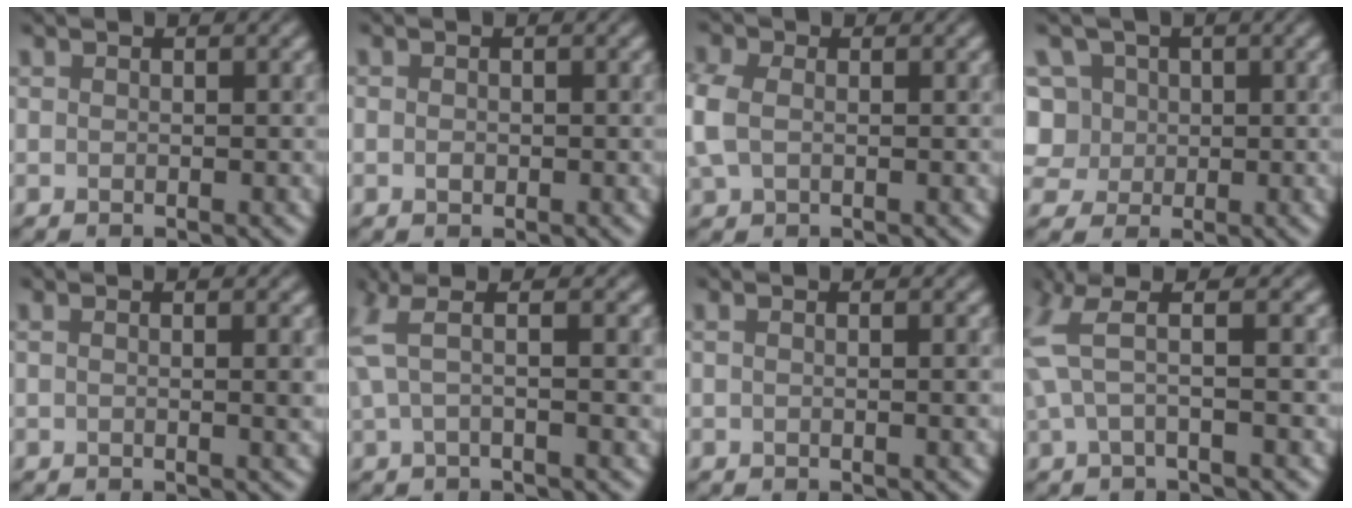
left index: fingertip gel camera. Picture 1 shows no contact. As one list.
[{"total": 0.7, "force": [-0.2, 0.5, 0.4], "torque": [-0.009, -0.002, -0.006]}, {"total": 3.0, "force": [0.0, 2.2, 2.0], "torque": [-0.064, 0.004, -0.005]}, {"total": 8.2, "force": [1.8, 7.1, 3.7], "torque": [-0.073, 0.041, -0.001]}, {"total": 2.1, "force": [0.2, 0.4, 2.0], "torque": [-0.025, 0.002, 0.000]}, {"total": 3.7, "force": [0.8, 0.8, 3.5], "torque": [-0.069, 0.009, 0.009]}, {"total": 1.4, "force": [0.1, 0.3, 1.4], "torque": [-0.020, 0.003, -0.002]}, {"total": 3.3, "force": [0.8, 0.5, 3.2], "torque": [-0.076, 0.009, 0.011]}]